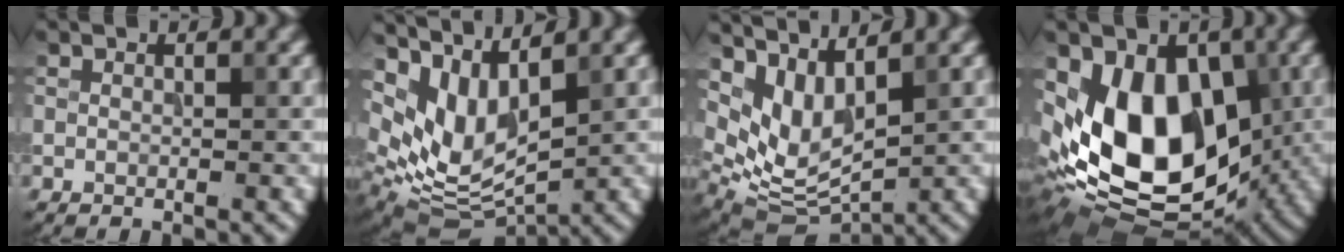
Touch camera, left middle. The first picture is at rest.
{"total": 7.5, "force": [3.7, 3.6, 5.4], "torque": [-0.119, -0.015, 0.078]}
{"total": 6.4, "force": [3.3, 3.1, 4.5], "torque": [-0.104, -0.015, 0.071]}
{"total": 12.8, "force": [0.3, 8.5, 9.6], "torque": [-0.151, -0.019, 0.000]}